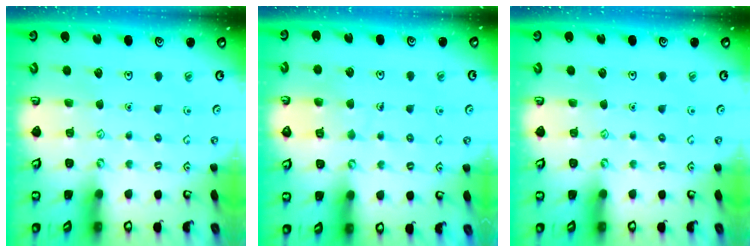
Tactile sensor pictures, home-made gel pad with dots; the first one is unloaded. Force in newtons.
{"total": 5.7, "press": 5.7, "slide": 0.3}
{"total": 0.0}